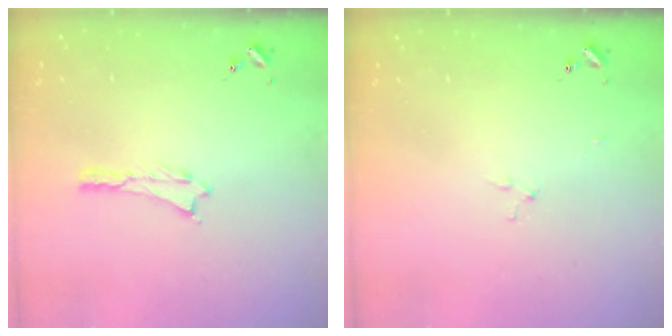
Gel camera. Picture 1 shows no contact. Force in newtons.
{"total": 2.9, "press": 2.9, "slide": 0.3}